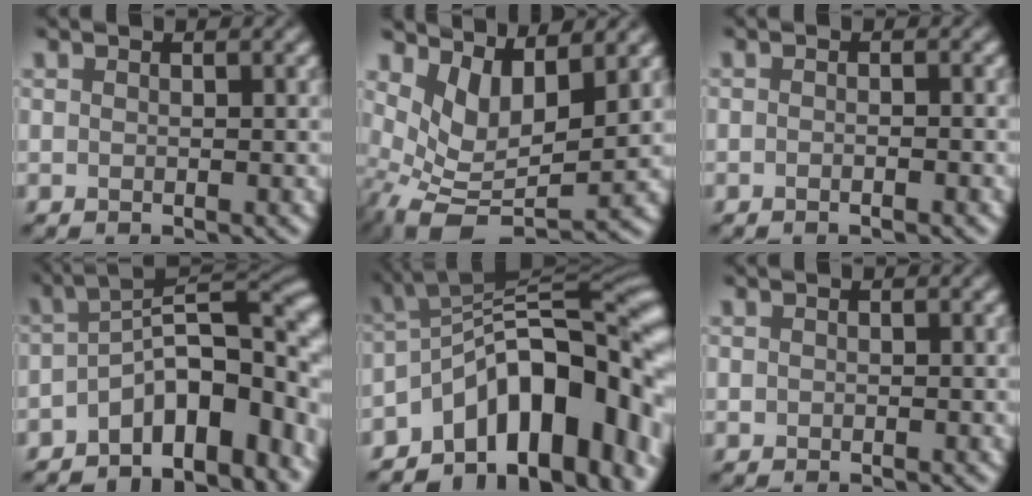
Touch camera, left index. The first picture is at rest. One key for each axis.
{"total": 5.5, "fx": 1.4, "fy": 2.6, "fz": 4.6, "tx": -0.092, "ty": -0.018, "tz": 0.033}
{"total": 1.0, "fx": -0.6, "fy": 0.1, "fz": 0.7, "tx": -0.007, "ty": -0.007, "tz": -0.015}
{"total": 10.7, "fx": -3.7, "fy": 4.9, "fz": 8.8, "tx": -0.105, "ty": 0.010, "tz": -0.075}
{"total": 13.1, "fx": -6.6, "fy": 5.8, "fz": 9.7, "tx": -0.120, "ty": 0.015, "tz": -0.118}
{"total": 0.0}